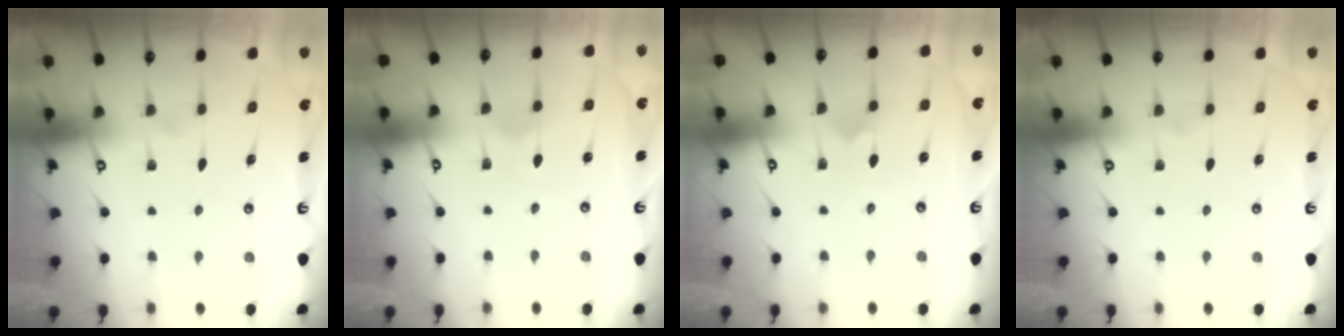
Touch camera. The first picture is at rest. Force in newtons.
{"total": 1.8, "press": 1.8, "slide": 0.1}
{"total": 1.3, "press": 1.3, "slide": 0.1}
{"total": 0.0}